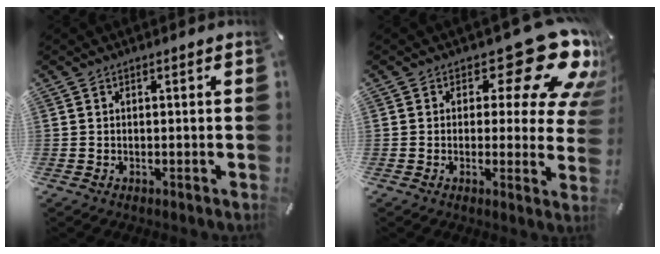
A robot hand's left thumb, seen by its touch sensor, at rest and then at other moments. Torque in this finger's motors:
{"motor_torque": [0.44, 0.16, 0.24, -0.26, 0.06]}